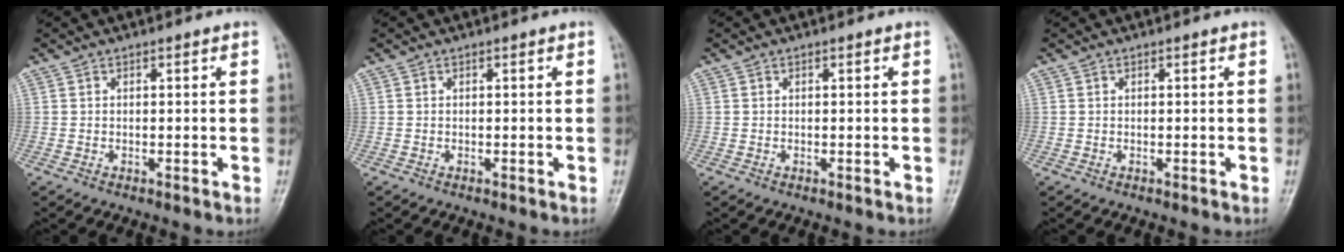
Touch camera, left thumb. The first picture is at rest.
{"total": 0.0}
{"total": 0.0}
{"total": 0.0}